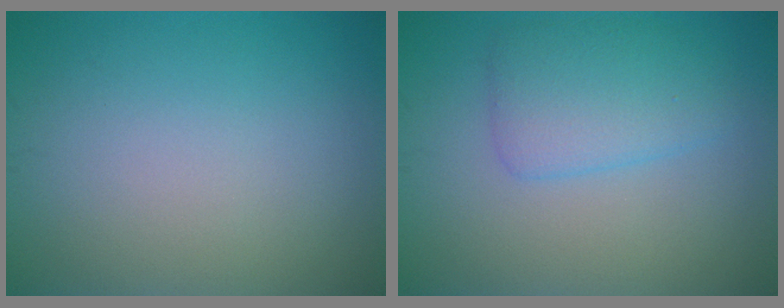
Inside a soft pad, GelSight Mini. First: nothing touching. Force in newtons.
{"total": 3.7, "press": 3.7, "slide": 0.2}